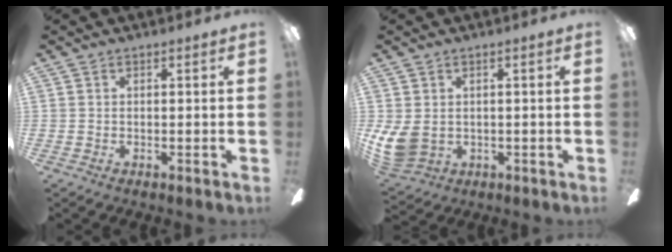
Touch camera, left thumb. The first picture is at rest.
{"total": 7.3, "force": [1.0, 5.5, 4.6], "torque": [-0.100, -0.007, 0.025]}